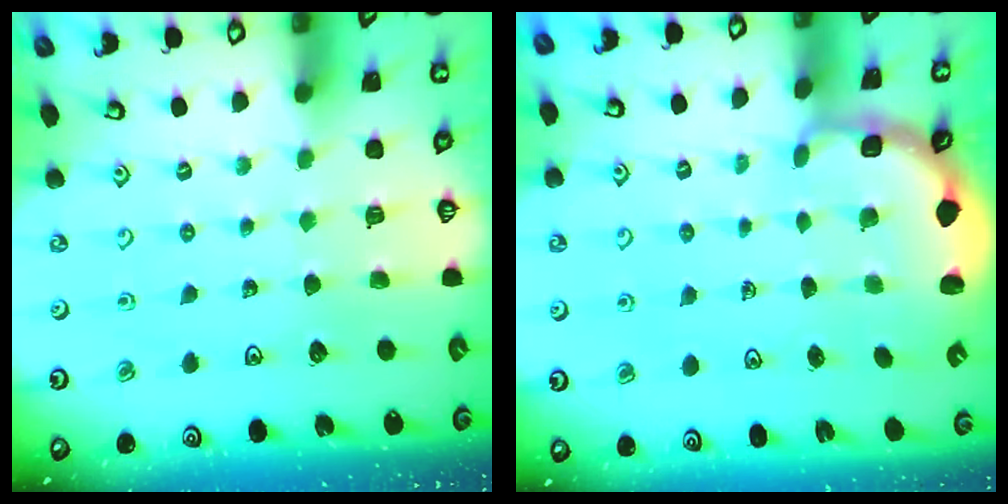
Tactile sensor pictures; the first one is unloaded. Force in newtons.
{"total": 2.5, "press": 2.2, "slide": 1.2}